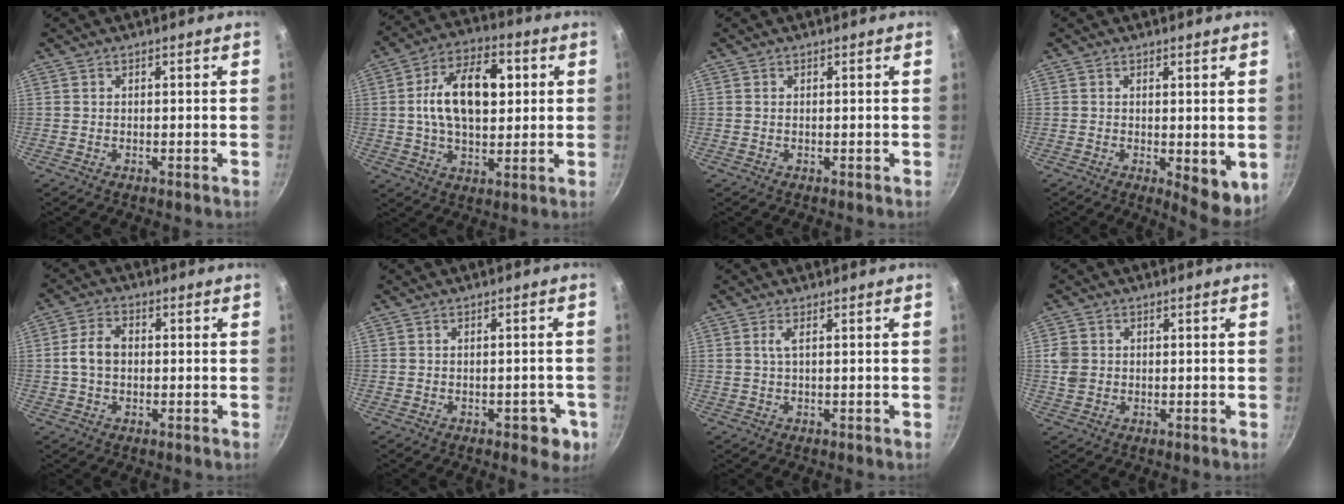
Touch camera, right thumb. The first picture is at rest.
{"total": 15.8, "force": [2.5, 9.0, 12.7], "torque": [-0.199, 0.012, 0.038]}
{"total": 0.0}
{"total": 6.2, "force": [-0.8, 2.2, 5.7], "torque": [-0.069, -0.018, -0.005]}
{"total": 5.6, "force": [0.0, 3.8, 4.1], "torque": [-0.081, 0.018, -0.005]}
{"total": 4.1, "force": [-1.9, 2.1, 3.0], "torque": [-0.016, 0.011, -0.021]}
{"total": 1.4, "force": [0.4, 0.2, 1.4], "torque": [-0.041, 0.006, 0.014]}
{"total": 3.7, "force": [0.2, 3.1, 2.0], "torque": [-0.036, 0.003, 0.007]}